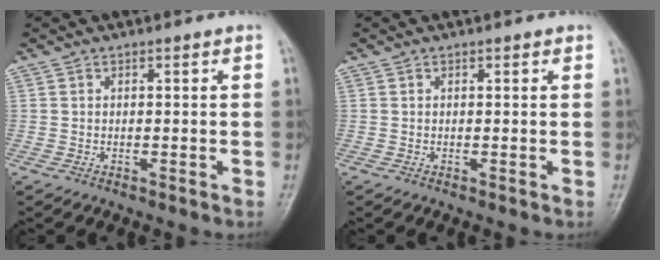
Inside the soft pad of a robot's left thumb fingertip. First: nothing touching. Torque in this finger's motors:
{"motor_torque": [-0.15, -0.07, -0.22, -0.19, 0.01]}